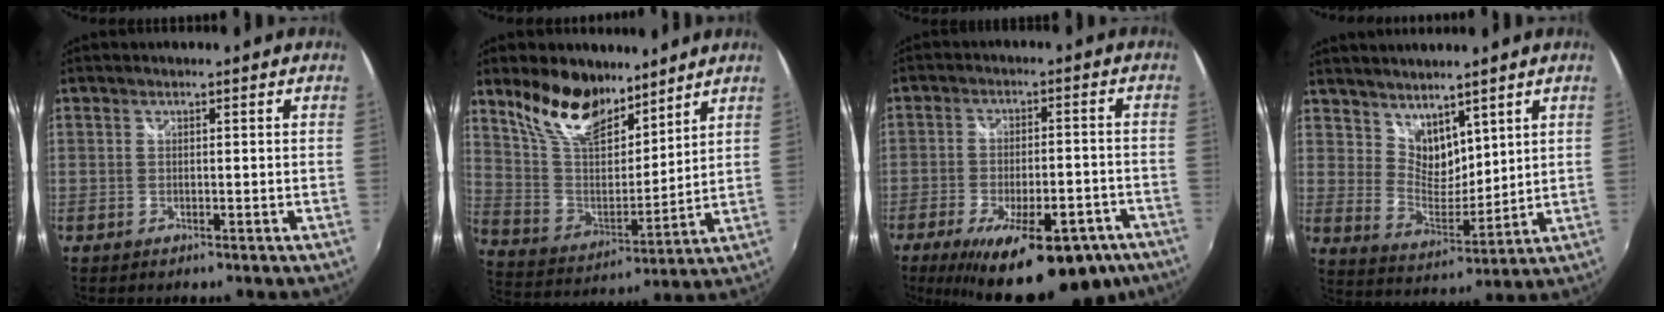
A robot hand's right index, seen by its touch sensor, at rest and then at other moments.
{"total": 15.7, "force": [11.3, 7.2, 8.2], "torque": [-0.172, 0.011, 0.220]}
{"total": 21.9, "force": [-15.0, 7.7, 13.9], "torque": [-0.233, -0.037, -0.203]}
{"total": 8.1, "force": [6.1, 4.3, 3.0], "torque": [-0.043, -0.001, 0.123]}